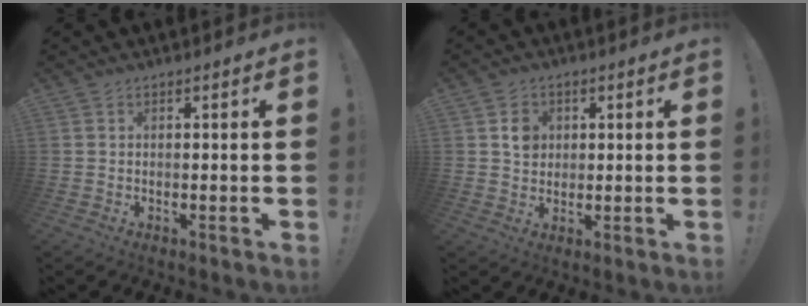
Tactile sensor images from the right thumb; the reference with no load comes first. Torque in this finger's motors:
{"motor_torque": [0.65, 0.95, 0.29, -0.35, -0.05]}